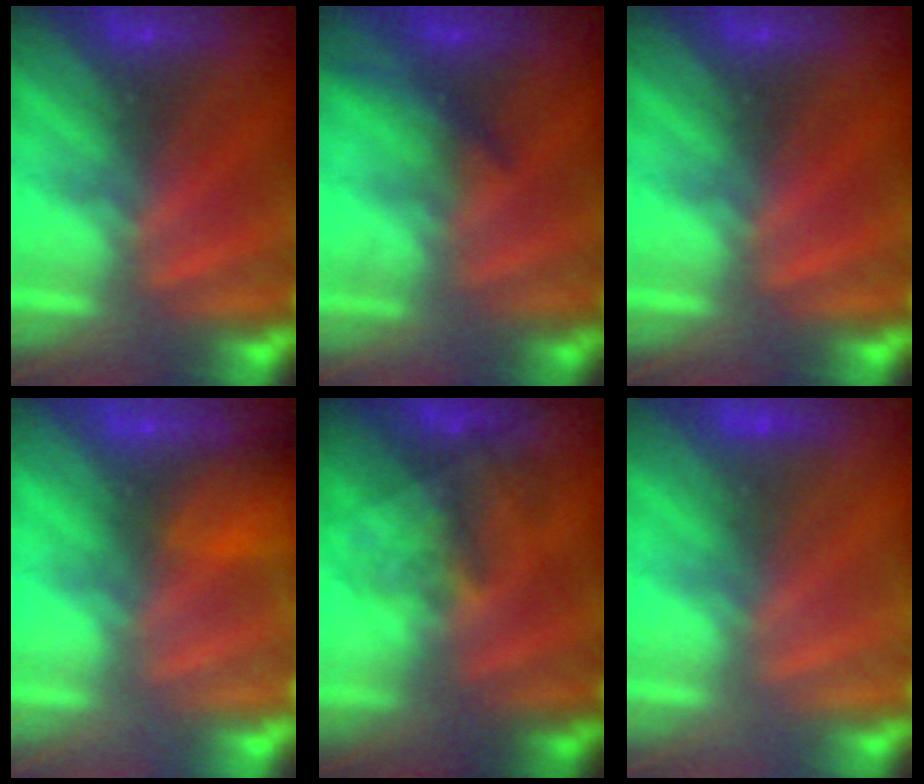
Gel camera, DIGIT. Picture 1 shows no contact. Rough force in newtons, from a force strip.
{"total": 1.9}
{"total": 0.0}
{"total": 7.4}
{"total": 7.2}
{"total": 1.9}